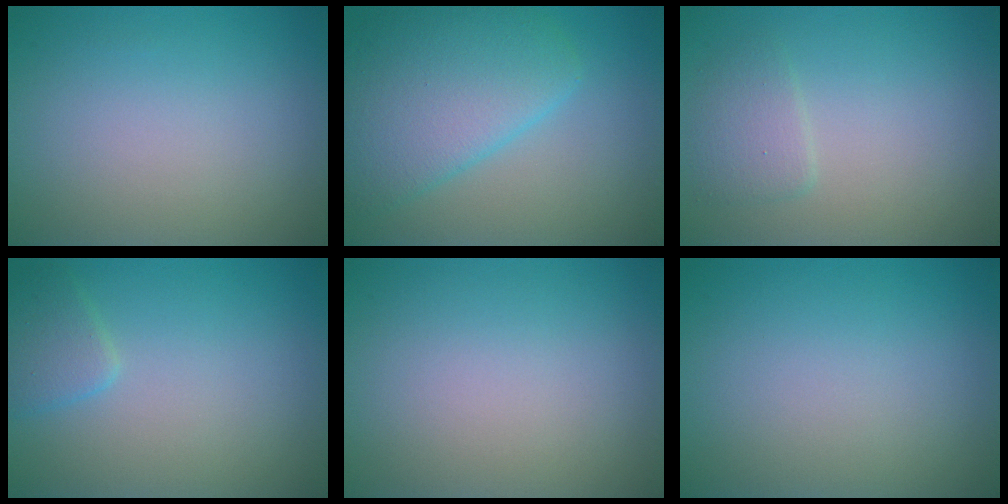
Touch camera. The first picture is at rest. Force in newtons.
{"total": 6.9, "press": 6.9, "slide": 0.2}
{"total": 1.8, "press": 1.8, "slide": 0.1}
{"total": 1.9, "press": 1.9, "slide": 0.1}
{"total": 0.0}
{"total": 0.0}